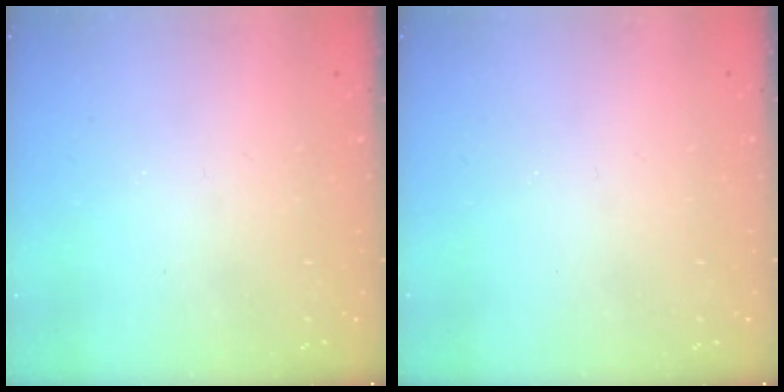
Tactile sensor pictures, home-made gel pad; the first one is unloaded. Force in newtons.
{"total": 0.0}